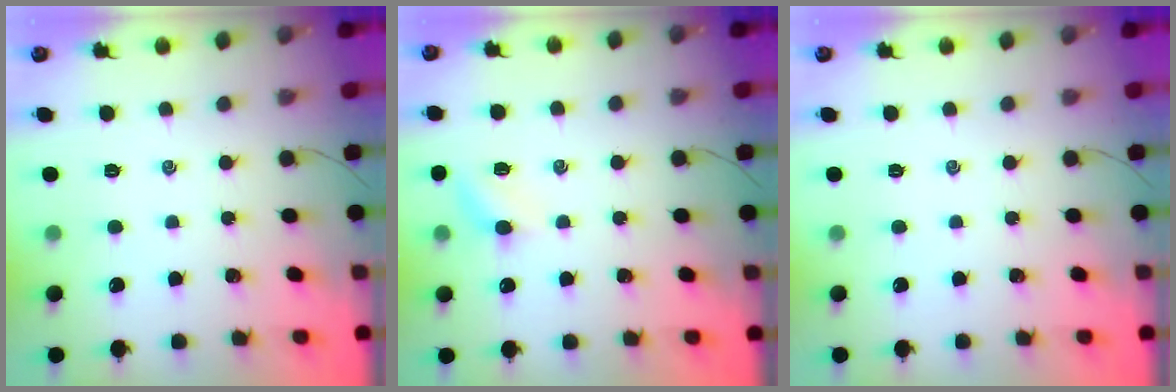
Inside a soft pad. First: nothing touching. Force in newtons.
{"total": 5.3, "press": 5.1, "slide": 1.6}
{"total": 0.0}